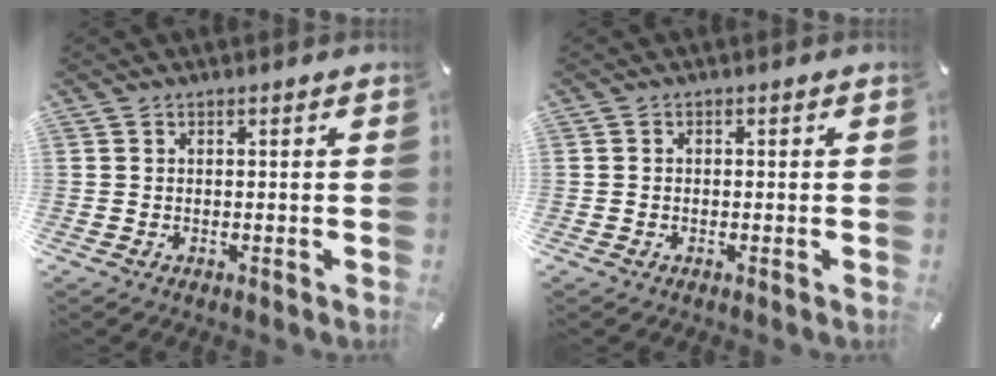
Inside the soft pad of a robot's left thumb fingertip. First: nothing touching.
{"total": 0.8, "force": [-0.3, 0.7, 0.3], "torque": [-0.005, 0.003, -0.008]}